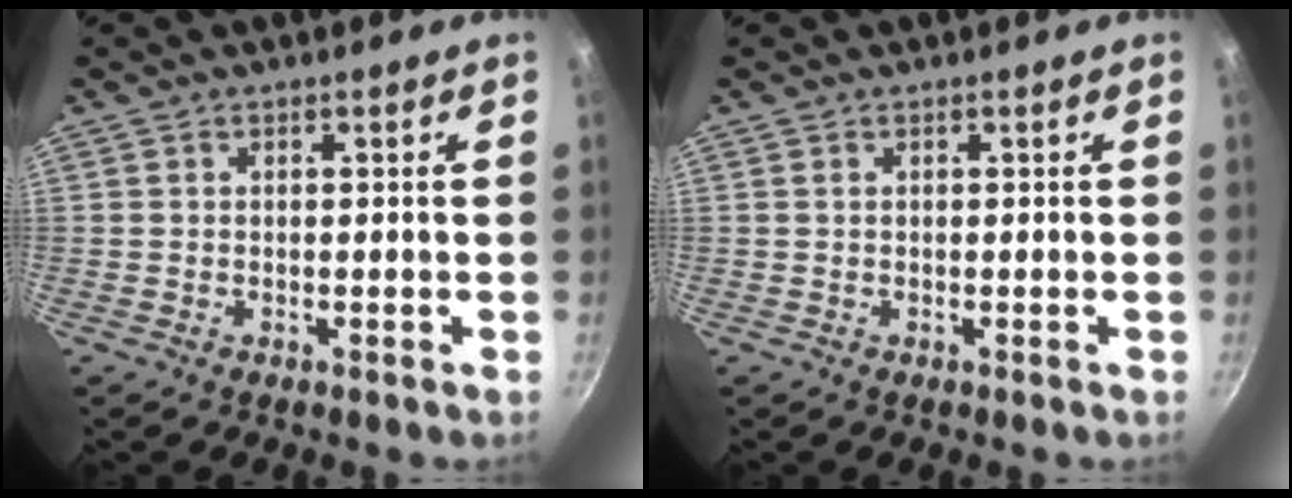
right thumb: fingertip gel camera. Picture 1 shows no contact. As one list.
[{"total": 0.0}]